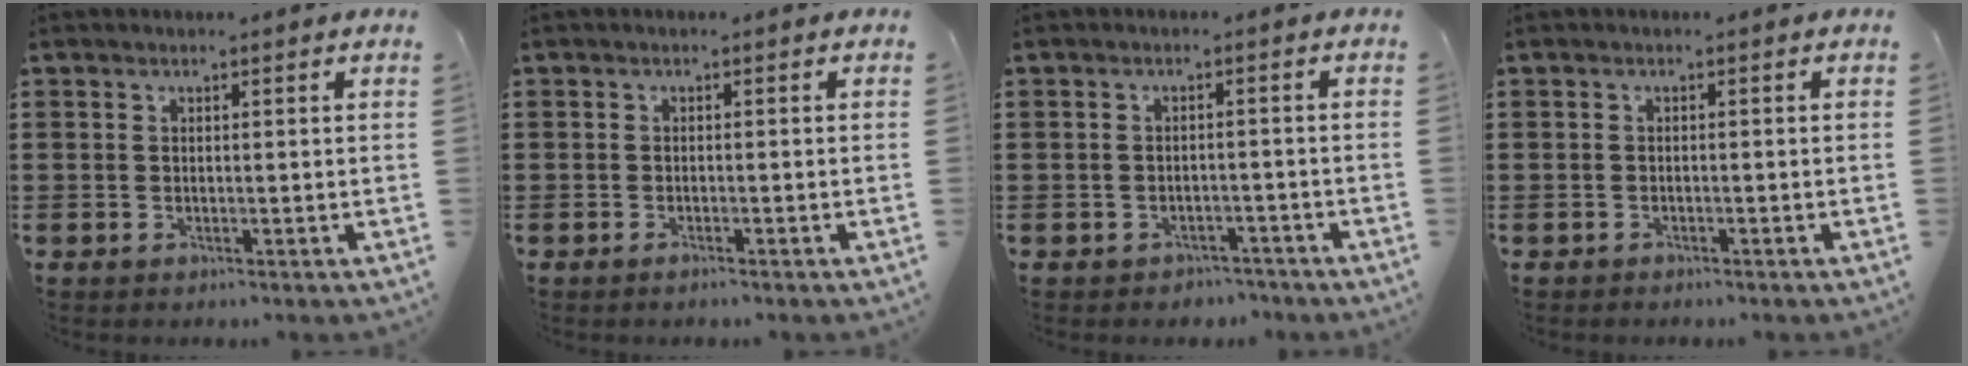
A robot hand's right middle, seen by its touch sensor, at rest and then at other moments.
{"total": 0.6, "force": [-0.5, 0.0, 0.3], "torque": [-0.007, -0.002, -0.009]}
{"total": 1.7, "force": [-1.7, 0.4, -0.2], "torque": [-0.003, -0.001, -0.038]}
{"total": 0.8, "force": [-0.7, 0.1, -0.1], "torque": [0.000, 0.000, -0.017]}